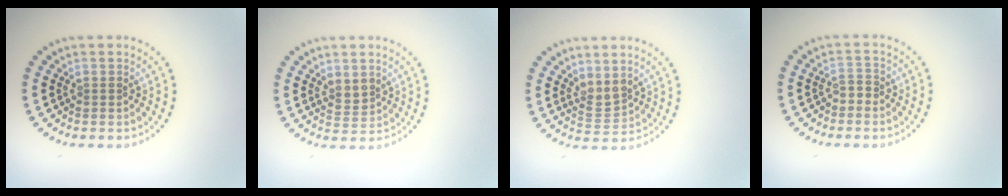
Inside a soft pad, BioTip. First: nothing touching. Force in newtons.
{"total": 1.6, "press": 1.4, "slide": 0.8}
{"total": 1.9, "press": 1.5, "slide": 1.2}
{"total": 1.0, "press": 0.8, "slide": 0.6}